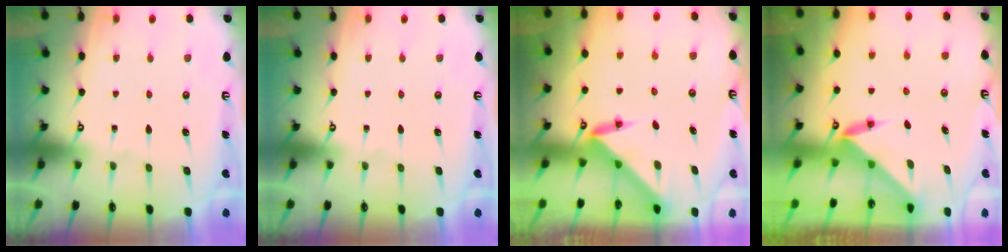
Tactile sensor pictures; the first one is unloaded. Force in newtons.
{"total": 0.0}
{"total": 3.2, "press": 3.2, "slide": 0.0}
{"total": 3.4, "press": 3.4, "slide": 0.3}